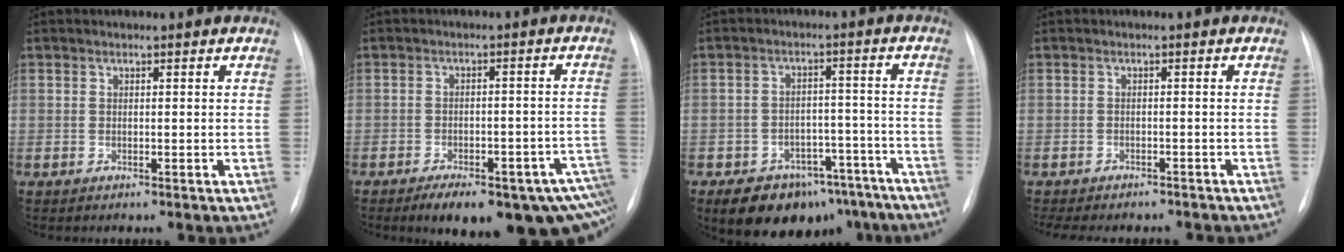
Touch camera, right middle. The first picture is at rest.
{"total": 17.4, "force": [-12.3, 6.5, 10.5], "torque": [-0.081, 0.033, -0.149]}
{"total": 14.6, "force": [-11.0, 7.9, 5.5], "torque": [-0.062, 0.030, -0.144]}
{"total": 11.1, "force": [-9.6, 3.8, 3.9], "torque": [-0.074, 0.000, -0.118]}